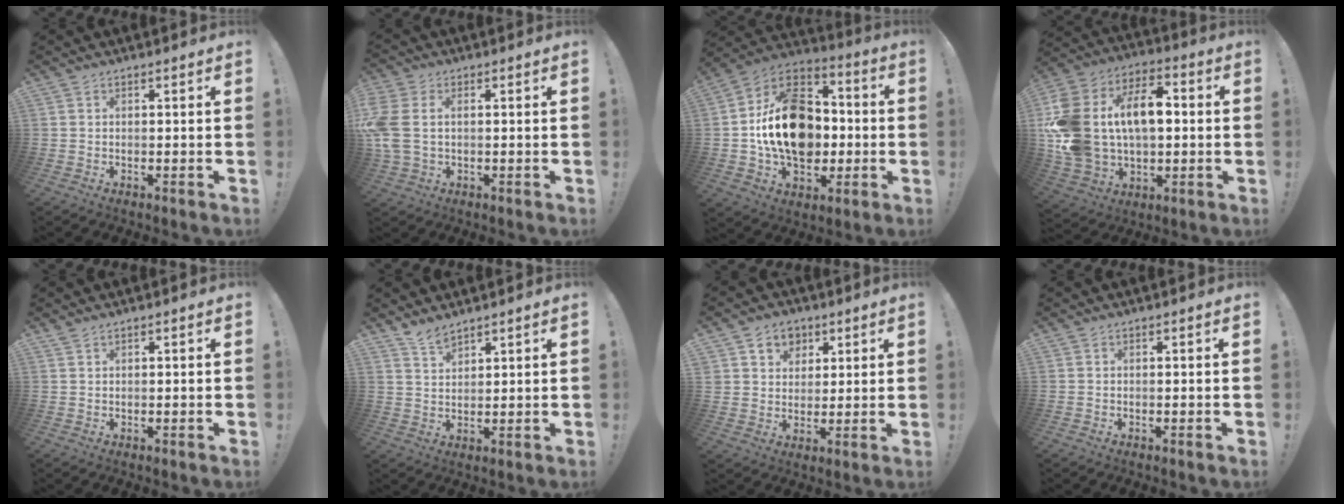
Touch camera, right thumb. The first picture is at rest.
{"total": 8.5, "force": [1.0, 5.9, 6.1], "torque": [-0.138, -0.002, 0.022]}
{"total": 22.3, "force": [-0.8, 16.0, 15.5], "torque": [-0.249, 0.019, -0.002]}
{"total": 22.6, "force": [3.6, 15.1, 16.4], "torque": [-0.324, 0.000, 0.070]}
{"total": 0.9, "force": [0.8, 0.0, 0.4], "torque": [-0.009, -0.001, 0.016]}
{"total": 5.4, "force": [4.8, 1.5, 1.9], "torque": [-0.034, -0.031, 0.089]}
{"total": 7.5, "force": [3.4, 6.5, 1.2], "torque": [-0.015, -0.029, 0.068]}
{"total": 0.0}